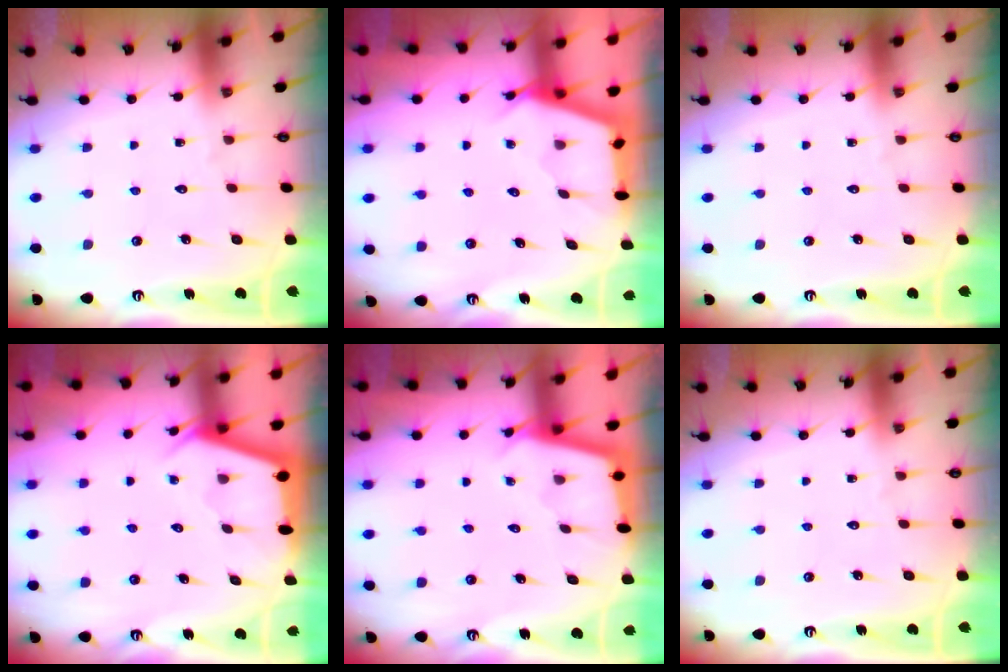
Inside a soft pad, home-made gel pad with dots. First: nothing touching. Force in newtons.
{"total": 3.0, "press": 3.0, "slide": 0.4}
{"total": 0.0}
{"total": 2.9, "press": 2.8, "slide": 0.4}
{"total": 2.1, "press": 2.1, "slide": 0.2}
{"total": 0.0}